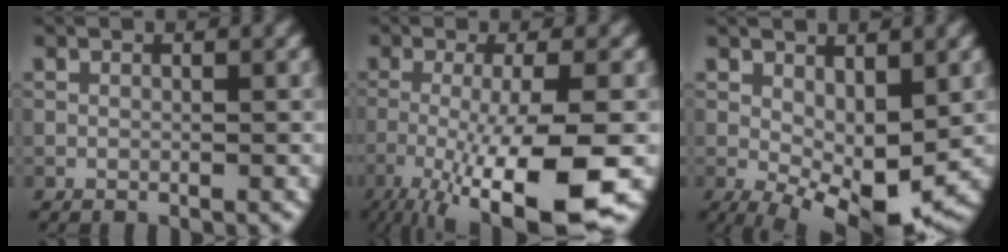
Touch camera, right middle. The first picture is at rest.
{"total": 10.5, "force": [-4.3, 2.0, 9.4], "torque": [-0.143, -0.011, -0.072]}
{"total": 7.3, "force": [-0.6, 3.3, 6.5], "torque": [-0.114, -0.012, -0.002]}